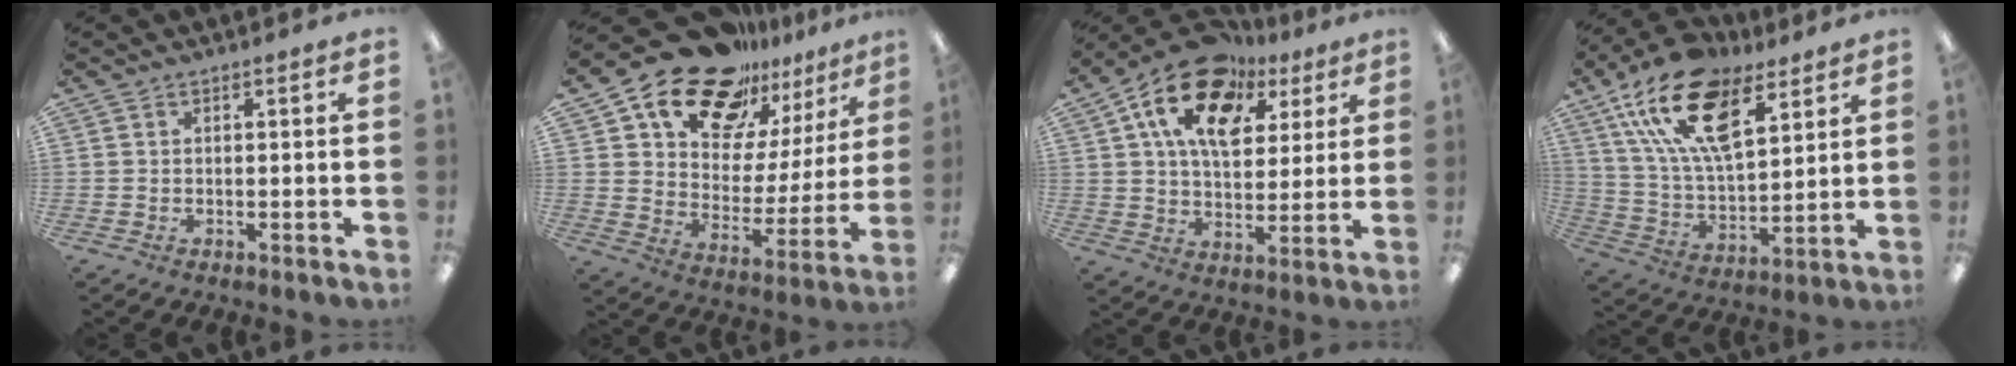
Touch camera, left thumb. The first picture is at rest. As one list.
[{"total": 19.9, "force": [15.5, 10.0, 7.4], "torque": [-0.142, -0.103, 0.276]}, {"total": 16.7, "force": [9.5, 10.0, 9.5], "torque": [-0.176, -0.033, 0.174]}, {"total": 21.3, "force": [11.9, 10.5, 14.3], "torque": [-0.272, -0.044, 0.209]}]